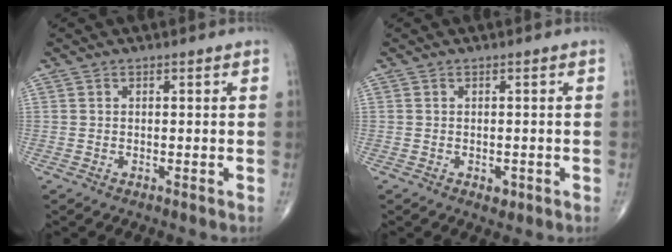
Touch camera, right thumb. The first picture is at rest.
{"total": 1.4, "force": [-0.6, 1.0, 0.8], "torque": [-0.006, 0.001, -0.004]}